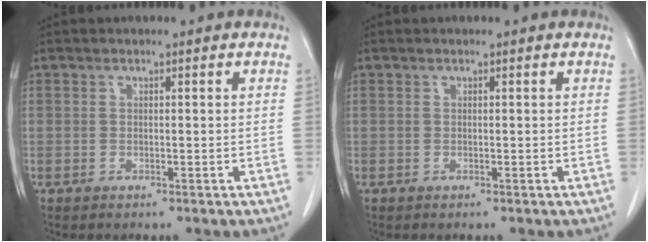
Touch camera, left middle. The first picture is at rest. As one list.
[{"total": 0.0}]